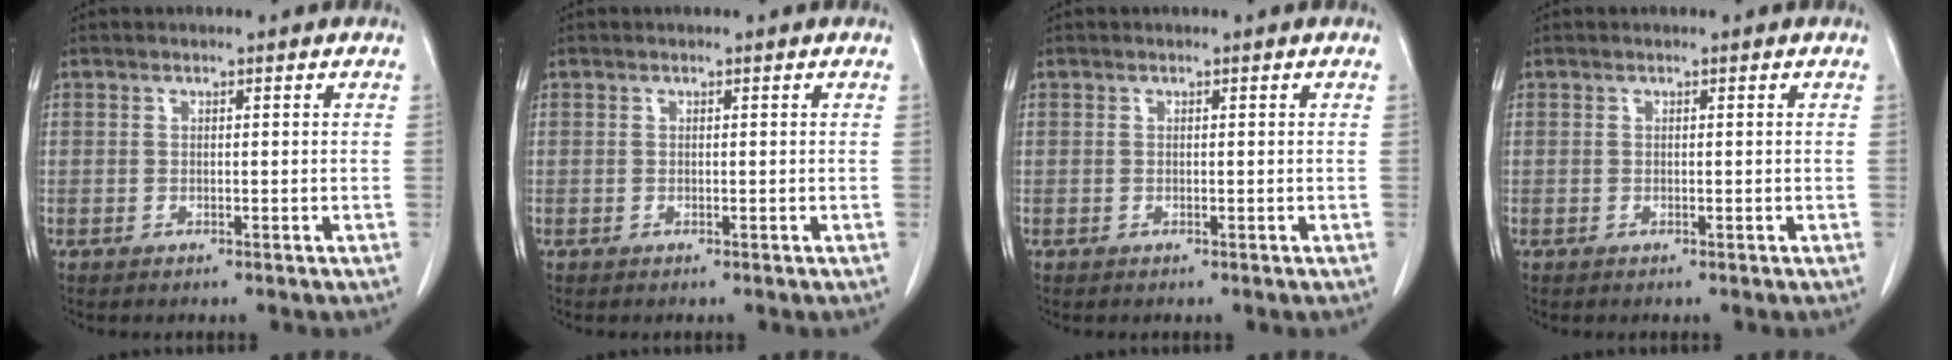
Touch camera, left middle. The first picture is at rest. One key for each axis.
{"total": 0.0}
{"total": 0.0}
{"total": 0.0}